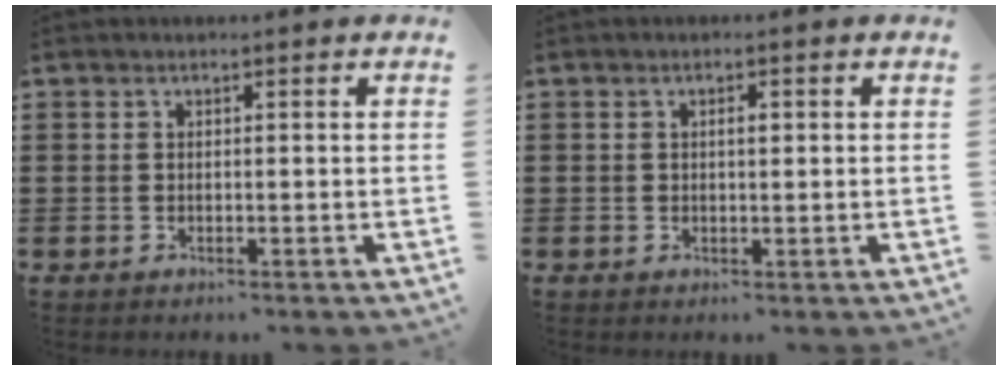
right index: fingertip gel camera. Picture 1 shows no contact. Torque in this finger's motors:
{"motor_torque": [0.29, -0.23, 0.03, 0.04]}